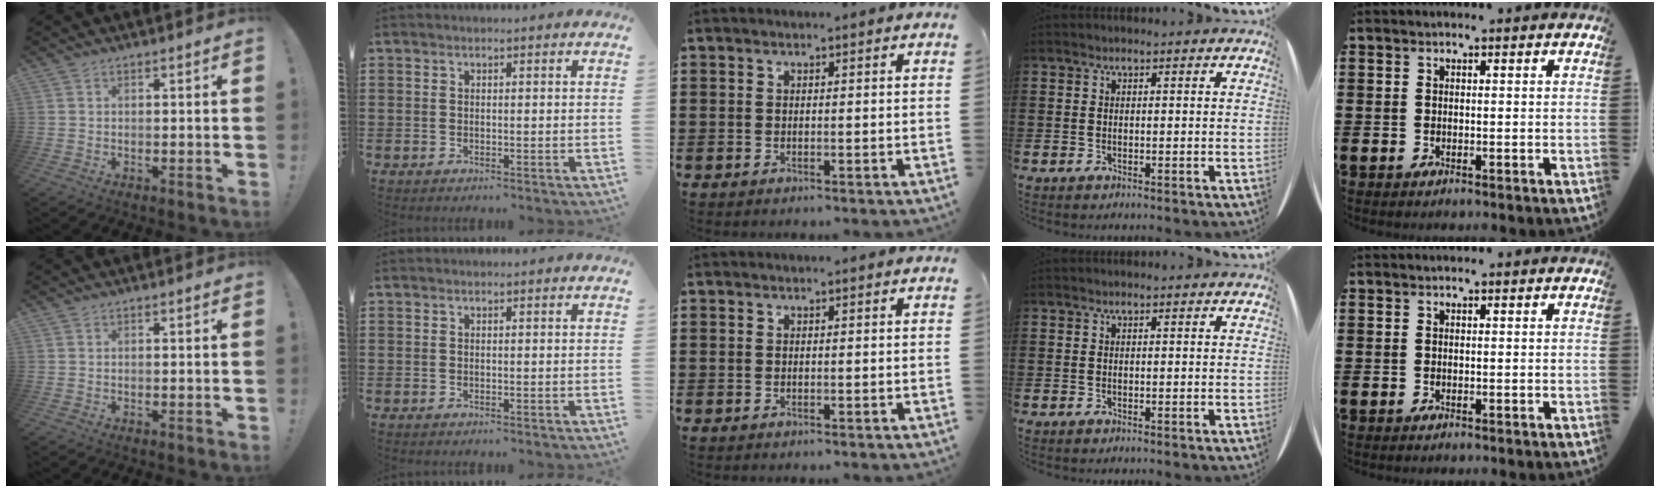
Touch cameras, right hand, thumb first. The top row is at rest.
{}